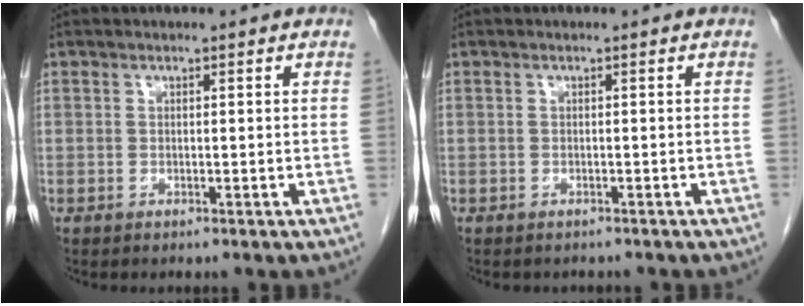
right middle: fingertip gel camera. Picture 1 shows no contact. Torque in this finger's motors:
{"motor_torque": [0.01, 0.00, 0.00, 0.00]}